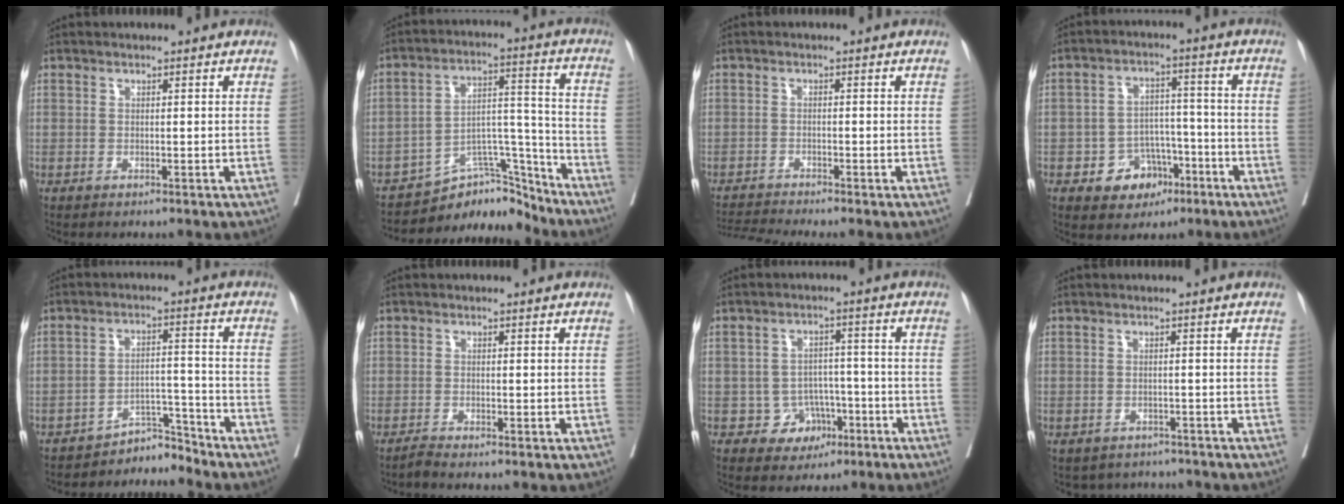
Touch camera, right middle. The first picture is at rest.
{"total": 10.0, "force": [-9.5, 2.9, 1.0], "torque": [-0.001, 0.060, -0.158]}
{"total": 3.9, "force": [-3.5, -1.8, 0.5], "torque": [-0.014, -0.015, -0.064]}
{"total": 7.1, "force": [-3.4, 5.3, 3.3], "torque": [-0.045, 0.016, -0.046]}
{"total": 4.3, "force": [-4.1, 0.3, -1.1], "torque": [0.030, 0.025, -0.062]}
{"total": 0.7, "force": [-0.5, 0.0, 0.4], "torque": [-0.005, 0.000, -0.012]}
{"total": 5.2, "force": [-2.3, 4.6, 1.1], "torque": [0.001, 0.015, -0.026]}
{"total": 4.2, "force": [-3.7, 1.8, -0.1], "torque": [0.008, 0.009, -0.048]}